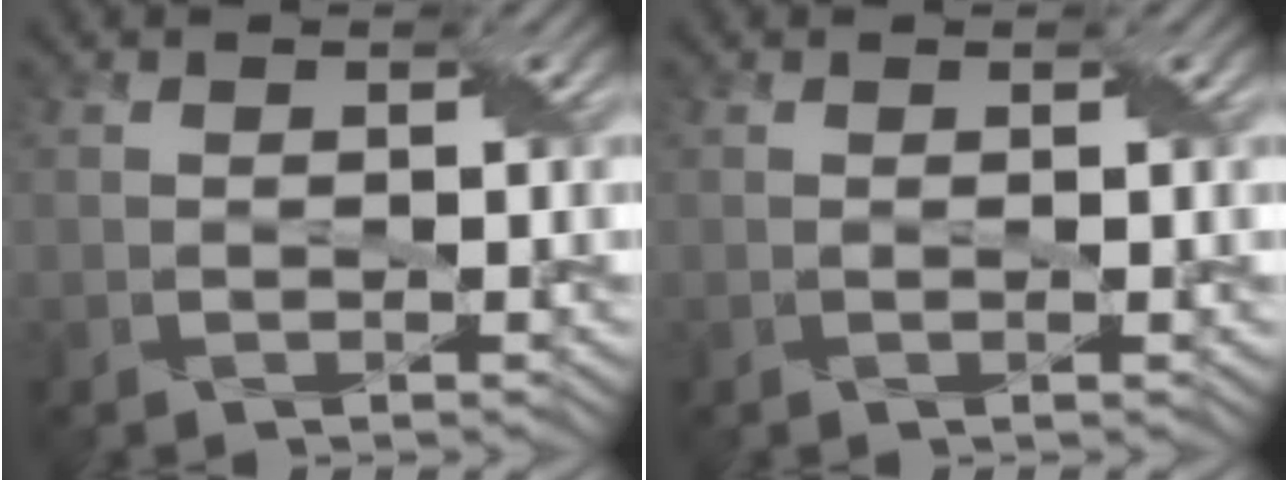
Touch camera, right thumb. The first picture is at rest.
{"total": 0.7, "force": [0.1, -0.1, 0.7], "torque": [-0.015, 0.002, 0.000]}